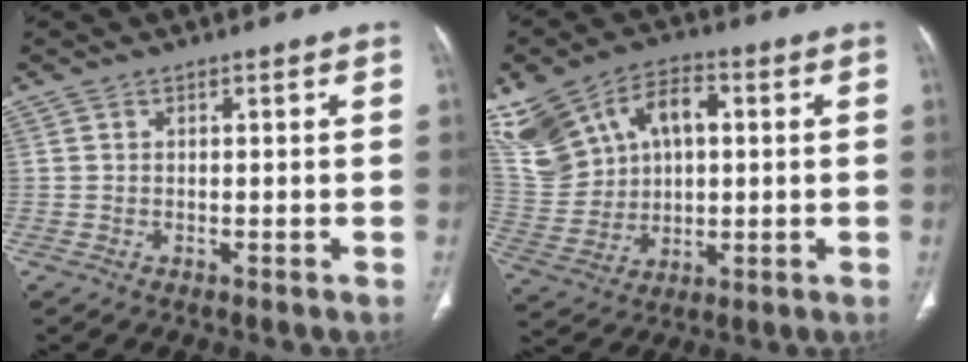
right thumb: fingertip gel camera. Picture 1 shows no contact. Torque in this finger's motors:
{"motor_torque": [1.42, 1.63, 0.62, 0.26, 0.10]}